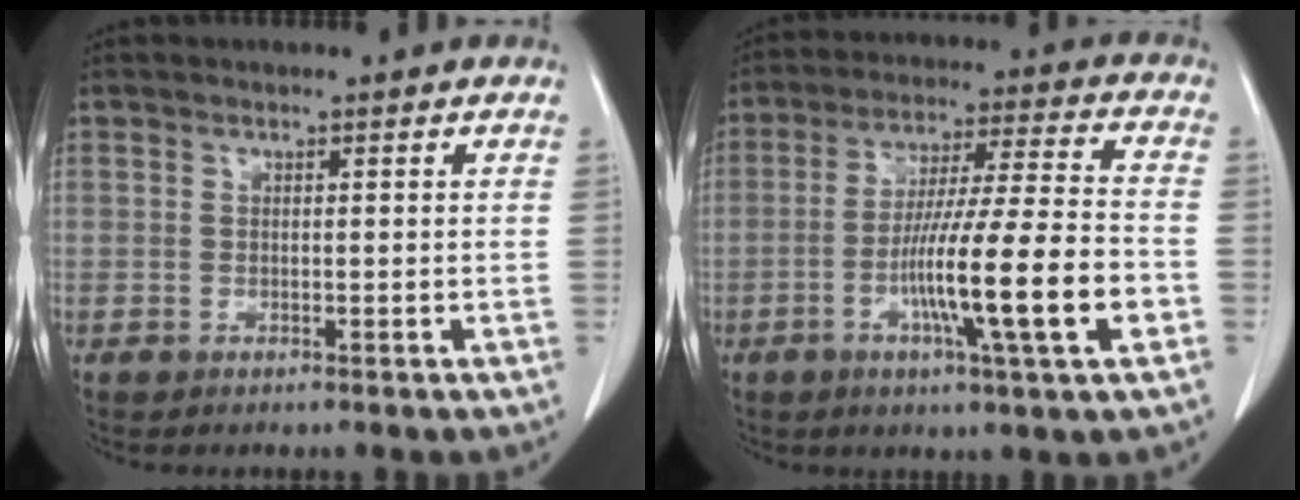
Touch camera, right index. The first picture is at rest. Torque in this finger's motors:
{"motor_torque": [2.08, -0.06, 1.05, 0.20]}